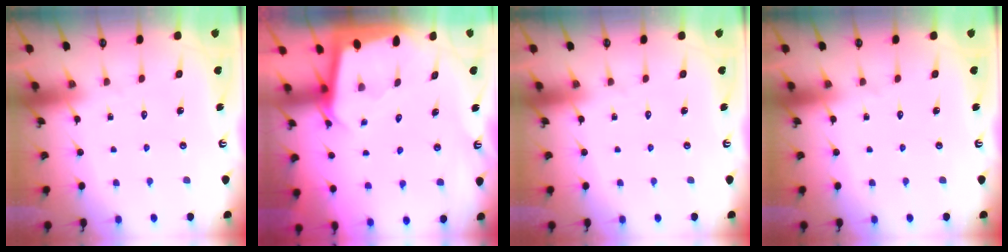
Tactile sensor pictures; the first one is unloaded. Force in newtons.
{"total": 2.1, "press": 2.1, "slide": 0.0}
{"total": 0.0}
{"total": 0.0}